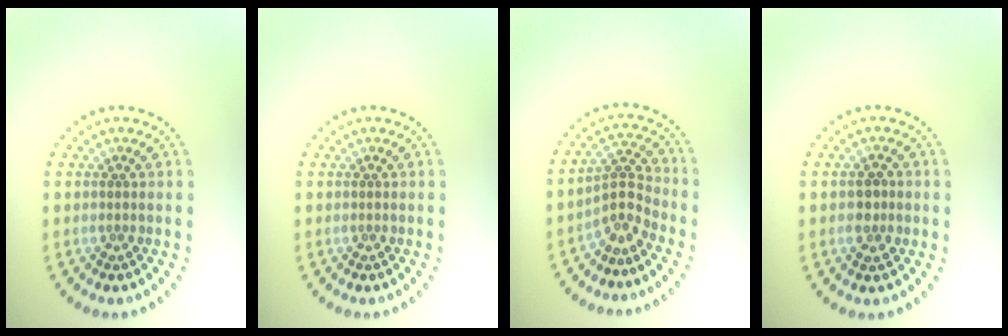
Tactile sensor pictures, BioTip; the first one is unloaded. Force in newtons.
{"total": 0.0}
{"total": 2.9, "press": 2.1, "slide": 2.0}
{"total": 1.8, "press": 1.8, "slide": 0.2}